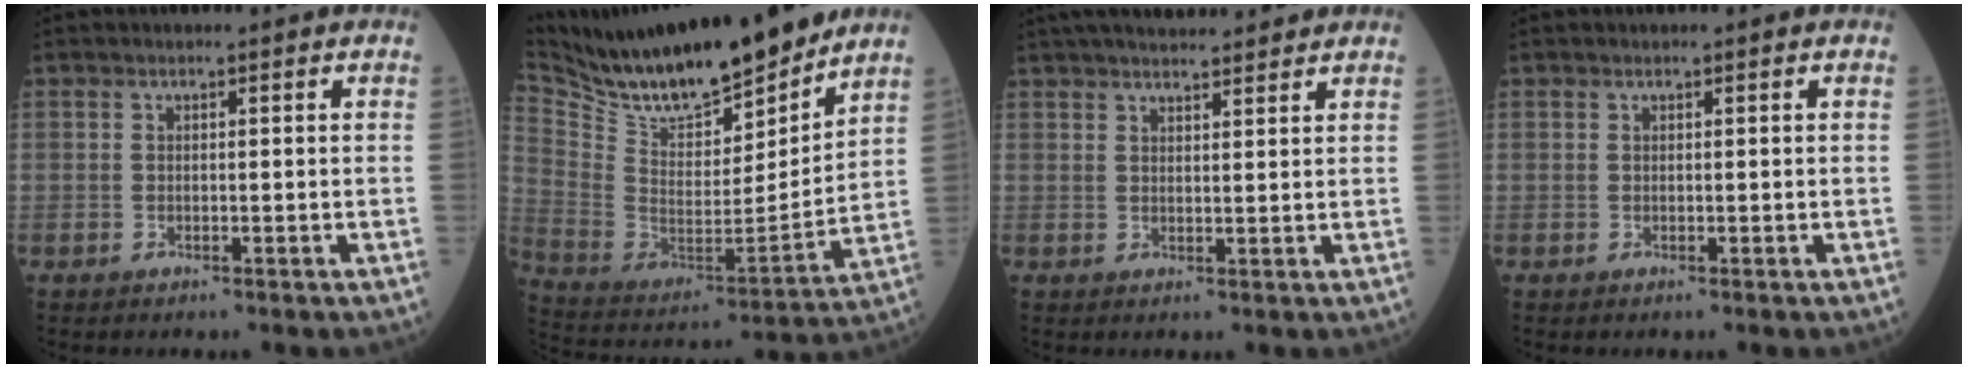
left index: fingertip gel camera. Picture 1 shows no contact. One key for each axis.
{"total": 20.5, "fx": 17.9, "fy": 3.8, "fz": 9.2, "tx": -0.179, "ty": -0.026, "tz": 0.312}
{"total": 12.5, "fx": 11.1, "fy": 2.3, "fz": 5.2, "tx": -0.075, "ty": 0.031, "tz": 0.161}
{"total": 0.0}